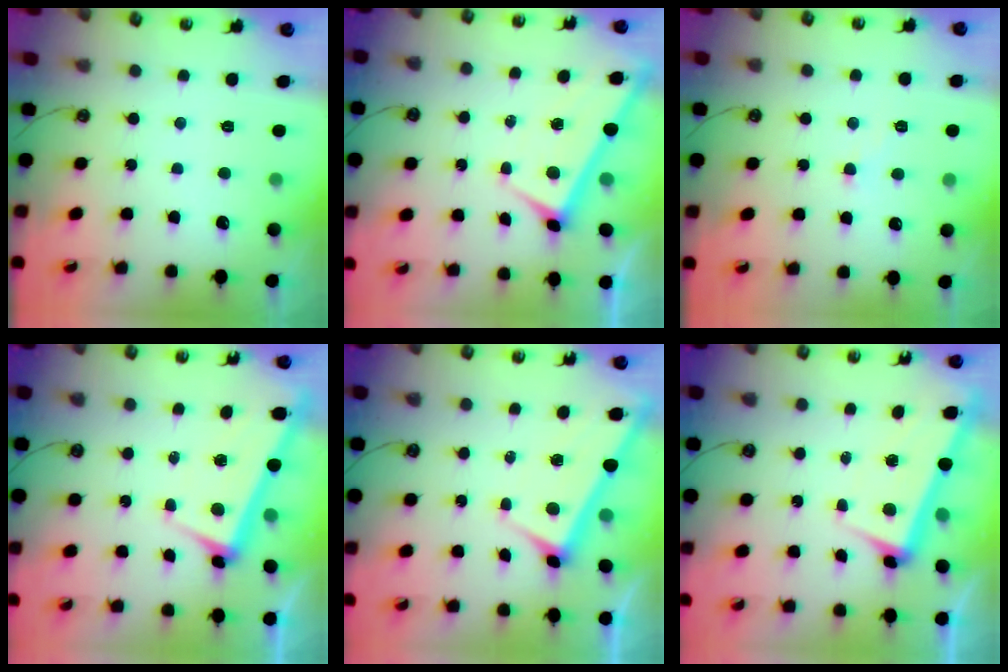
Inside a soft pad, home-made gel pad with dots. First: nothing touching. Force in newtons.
{"total": 1.8, "press": 1.8, "slide": 0.1}
{"total": 0.5, "press": 0.2, "slide": 0.5}
{"total": 3.4, "press": 3.4, "slide": 0.6}
{"total": 3.1, "press": 3.1, "slide": 0.1}
{"total": 1.9, "press": 1.6, "slide": 1.1}